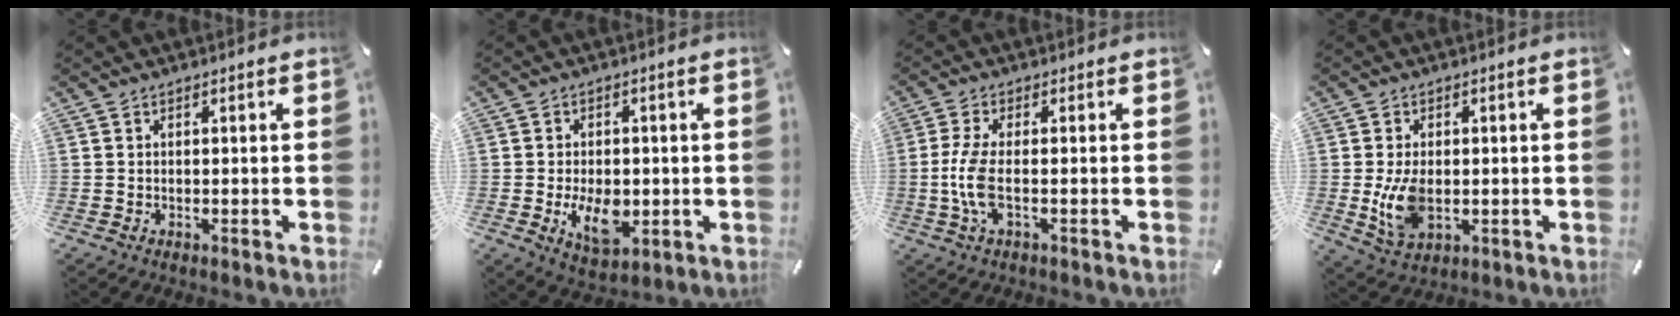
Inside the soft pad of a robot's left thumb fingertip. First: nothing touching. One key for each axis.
{"total": 8.8, "fx": -1.7, "fy": 5.6, "fz": 6.5, "tx": -0.112, "ty": -0.005, "tz": -0.030}
{"total": 7.0, "fx": -1.1, "fy": 1.8, "fz": 6.7, "tx": -0.156, "ty": -0.019, "tz": -0.025}
{"total": 8.2, "fx": -0.7, "fy": 5.2, "fz": 6.3, "tx": -0.130, "ty": -0.009, "tz": -0.014}